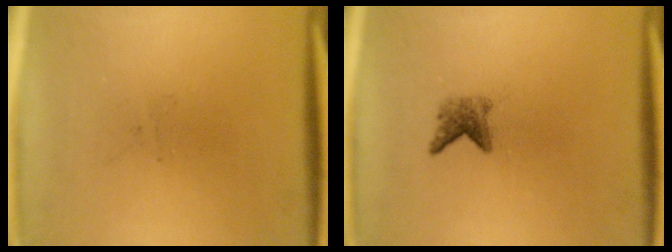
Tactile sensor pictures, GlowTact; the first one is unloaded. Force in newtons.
{"total": 2.1}